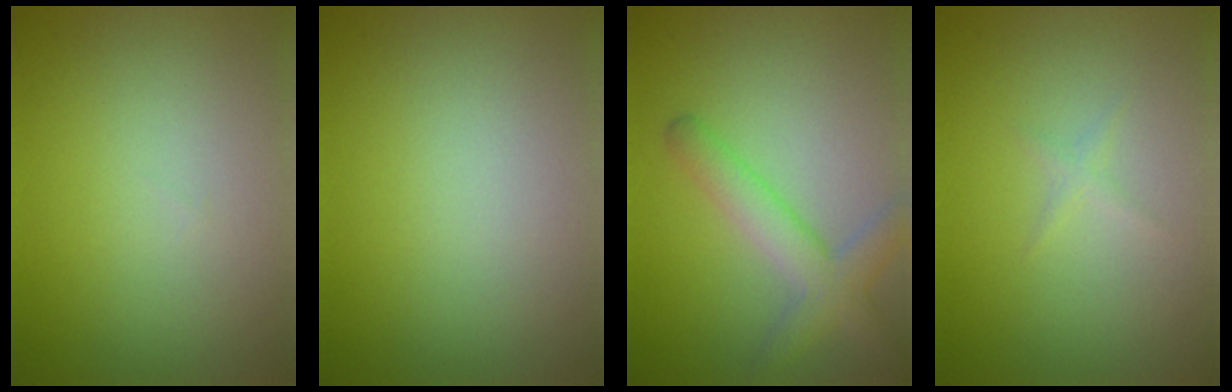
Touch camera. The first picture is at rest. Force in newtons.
{"total": 0.0}
{"total": 3.8, "press": 3.8, "slide": 0.2}
{"total": 0.6, "press": 0.6, "slide": 0.0}